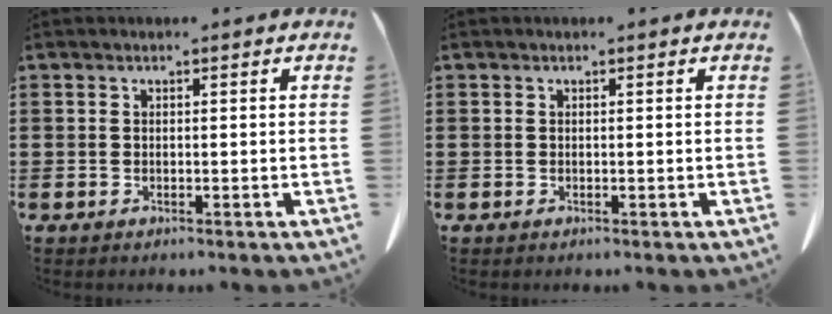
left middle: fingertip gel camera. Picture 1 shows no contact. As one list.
[{"total": 0.0}]